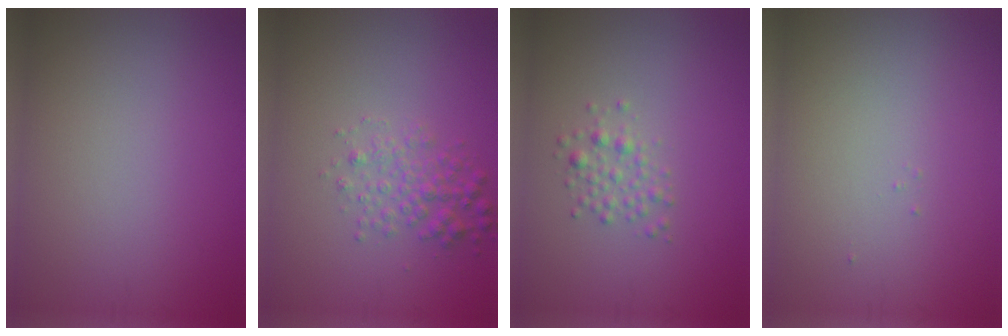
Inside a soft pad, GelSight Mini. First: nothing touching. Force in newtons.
{"total": 2.5, "press": 2.5, "slide": 0.0}
{"total": 1.7, "press": 1.7, "slide": 0.0}
{"total": 0.0}